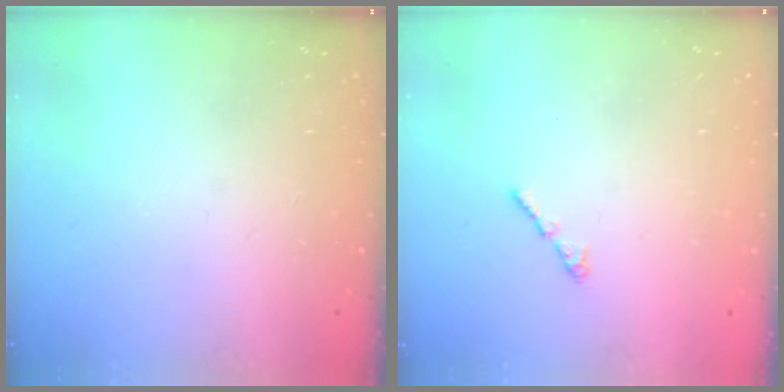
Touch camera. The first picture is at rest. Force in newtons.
{"total": 1.2, "press": 1.1, "slide": 0.5}